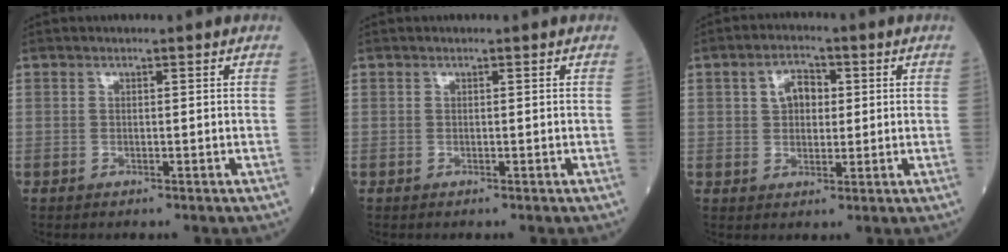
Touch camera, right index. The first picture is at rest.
{"total": 0.0}
{"total": 4.6, "force": [1.0, 3.2, 3.3], "torque": [-0.053, 0.013, 0.016]}